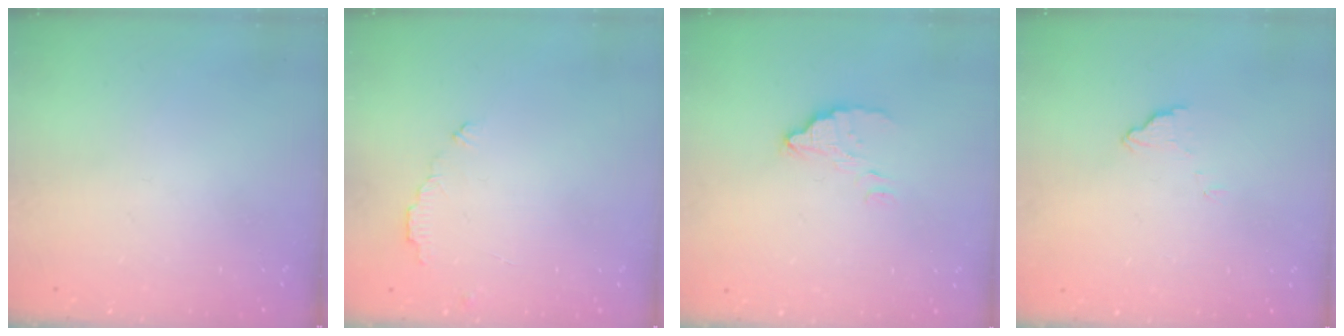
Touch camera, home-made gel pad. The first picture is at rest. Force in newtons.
{"total": 3.5, "press": 3.5, "slide": 0.3}
{"total": 4.0, "press": 4.0, "slide": 0.1}
{"total": 2.9, "press": 2.9, "slide": 0.4}